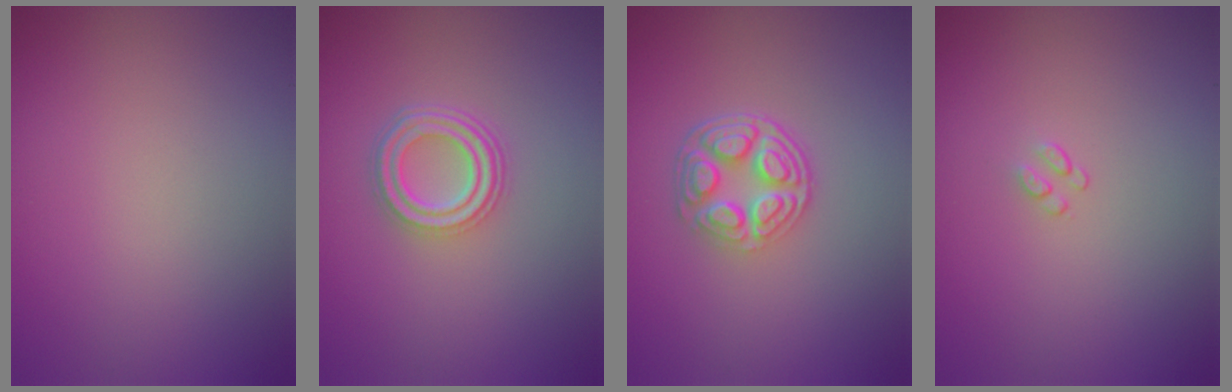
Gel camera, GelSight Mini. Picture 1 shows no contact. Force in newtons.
{"total": 4.0, "press": 3.1, "slide": 2.5}
{"total": 4.8, "press": 3.6, "slide": 3.2}
{"total": 0.6, "press": 0.4, "slide": 0.5}